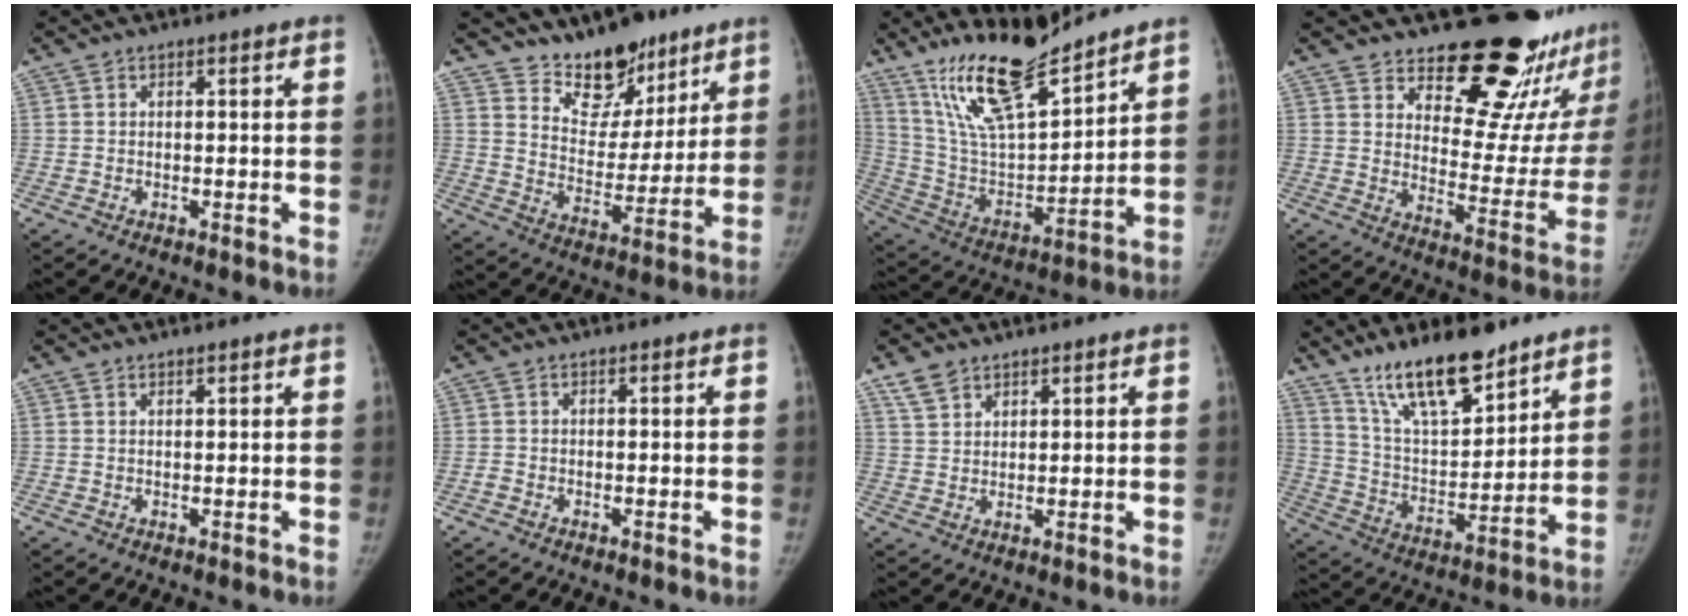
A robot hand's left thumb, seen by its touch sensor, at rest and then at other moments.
{"total": 12.9, "force": [10.1, 6.7, 4.4], "torque": [-0.023, -0.076, 0.175]}
{"total": 18.4, "force": [14.6, 4.7, 10.3], "torque": [-0.157, -0.083, 0.280]}
{"total": 23.2, "force": [19.2, 8.1, 10.3], "torque": [-0.093, -0.163, 0.254]}
{"total": 0.6, "force": [0.5, 0.1, 0.3], "torque": [-0.006, -0.004, 0.010]}
{"total": 0.6, "force": [-0.4, 0.4, 0.2], "torque": [-0.009, -0.001, -0.012]}
{"total": 4.2, "force": [3.1, 2.4, 1.5], "torque": [-0.021, -0.008, 0.067]}
{"total": 16.9, "force": [12.7, 5.4, 9.7], "torque": [-0.133, -0.077, 0.233]}